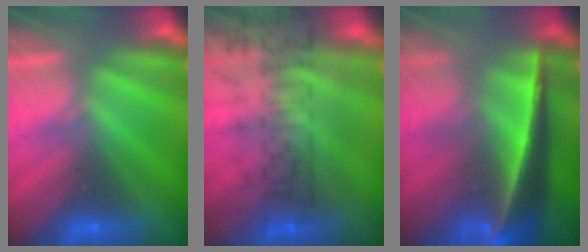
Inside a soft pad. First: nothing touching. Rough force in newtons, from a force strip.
{"total": 9.2}
{"total": 7.2}